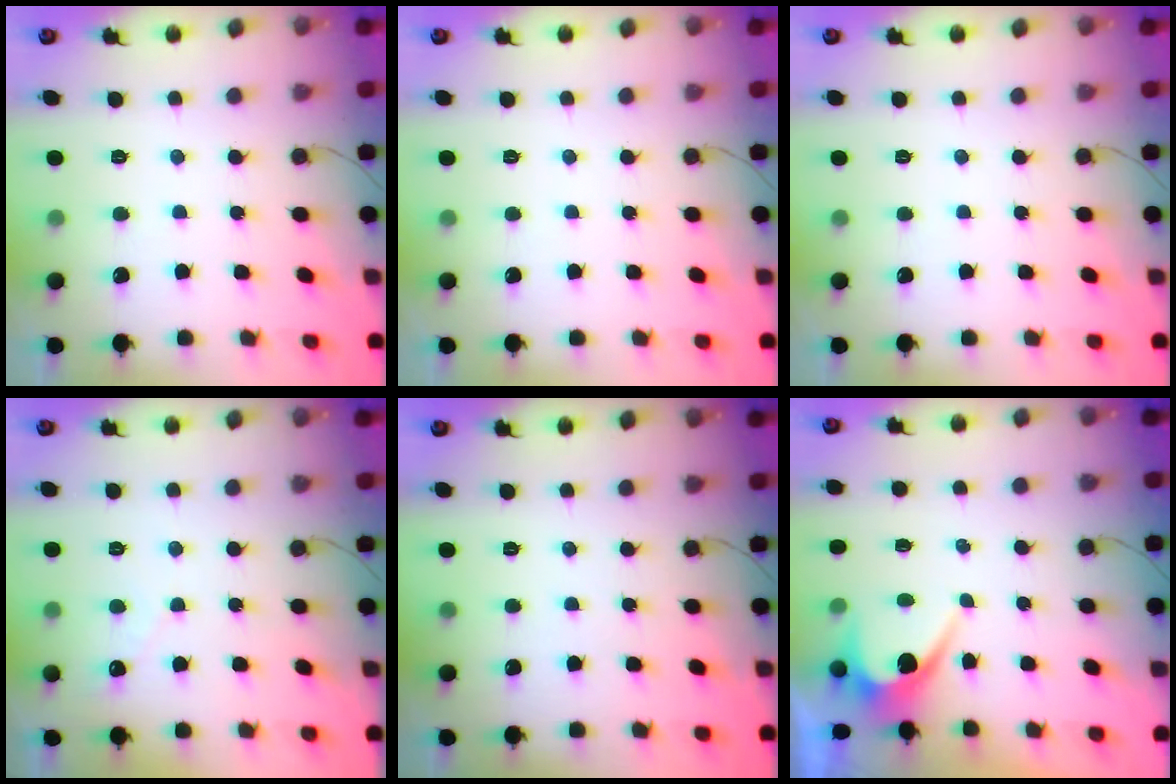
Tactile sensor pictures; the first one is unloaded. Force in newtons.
{"total": 0.0}
{"total": 0.0}
{"total": 1.6, "press": 1.6, "slide": 0.1}
{"total": 0.0}
{"total": 4.7, "press": 4.7, "slide": 0.3}